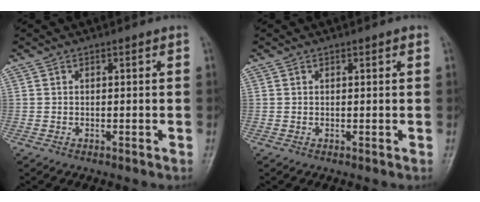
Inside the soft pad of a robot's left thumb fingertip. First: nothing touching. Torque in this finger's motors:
{"motor_torque": [-0.31, -0.23, -0.20, 0.08, 0.01]}